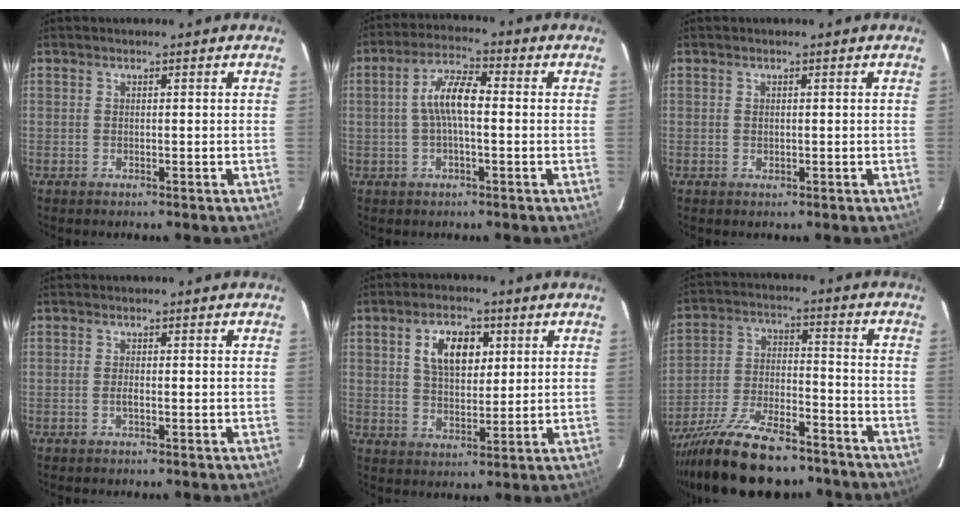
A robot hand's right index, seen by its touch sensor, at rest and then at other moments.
{"total": 7.2, "force": [-0.1, 2.2, 6.9], "torque": [-0.137, 0.018, -0.004]}
{"total": 0.7, "force": [0.1, 0.5, 0.4], "torque": [-0.006, 0.001, 0.003]}
{"total": 1.1, "force": [-0.4, 0.4, 0.9], "torque": [-0.019, -0.002, -0.008]}
{"total": 8.7, "force": [3.0, 4.8, 6.5], "torque": [-0.115, 0.018, 0.057]}
{"total": 19.9, "force": [-15.4, 7.1, 10.4], "torque": [-0.204, -0.023, -0.243]}